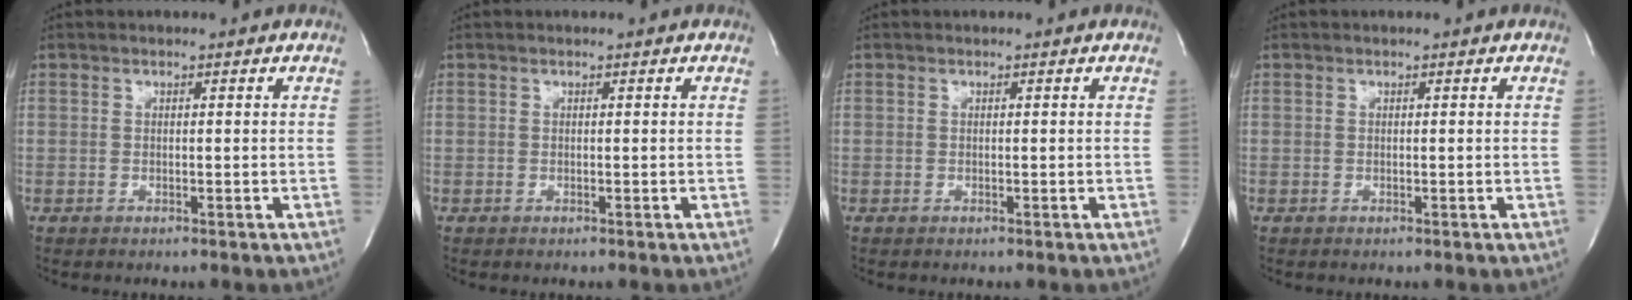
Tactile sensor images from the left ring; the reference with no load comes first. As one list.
[{"total": 0.0}, {"total": 0.0}, {"total": 0.0}]